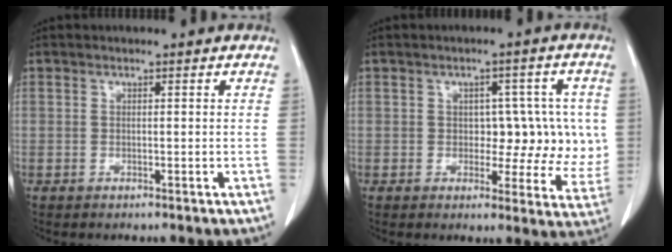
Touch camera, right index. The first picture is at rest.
{"total": 8.5, "force": [0.5, 5.1, 6.8], "torque": [-0.059, 0.019, 0.011]}